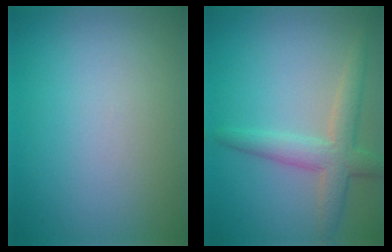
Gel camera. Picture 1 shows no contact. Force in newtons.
{"total": 3.8, "press": 3.8, "slide": 0.2}